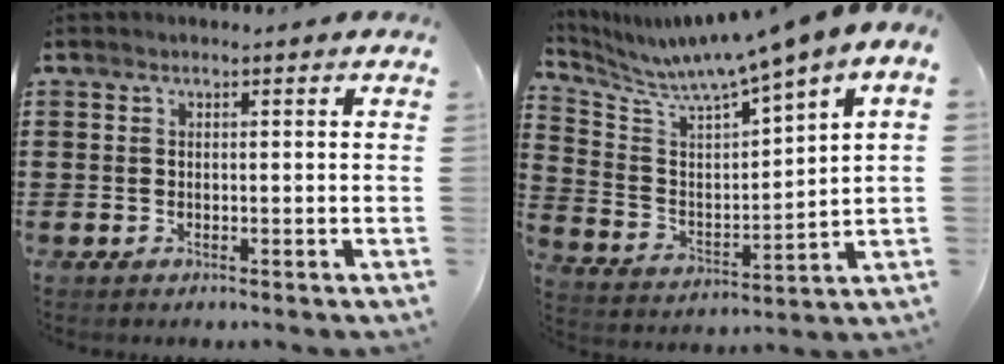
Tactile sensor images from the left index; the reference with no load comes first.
{"total": 6.1, "force": [5.3, -0.5, 3.0], "torque": [-0.085, -0.050, 0.078]}